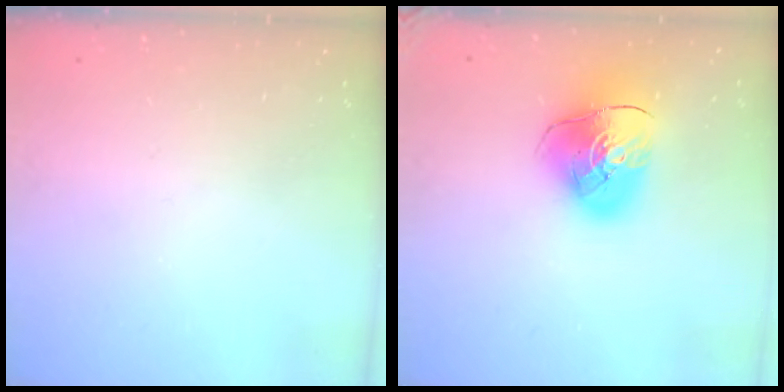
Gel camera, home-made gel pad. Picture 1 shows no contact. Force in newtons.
{"total": 12.9, "press": 12.8, "slide": 1.8}